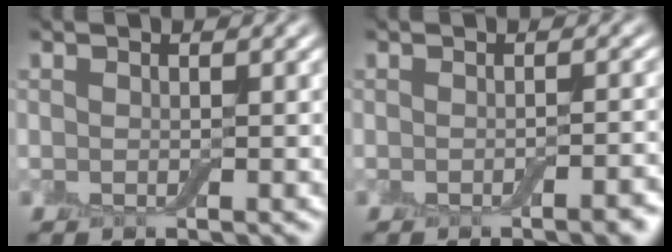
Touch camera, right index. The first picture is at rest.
{"total": 2.0, "force": [-1.1, 0.5, 1.6], "torque": [-0.016, 0.002, -0.016]}